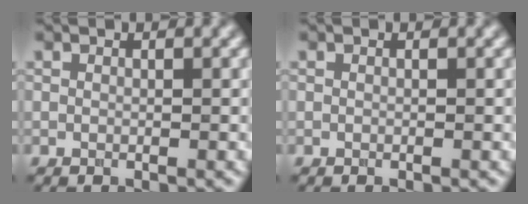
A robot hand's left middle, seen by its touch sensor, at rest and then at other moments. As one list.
[{"total": 0.0}]